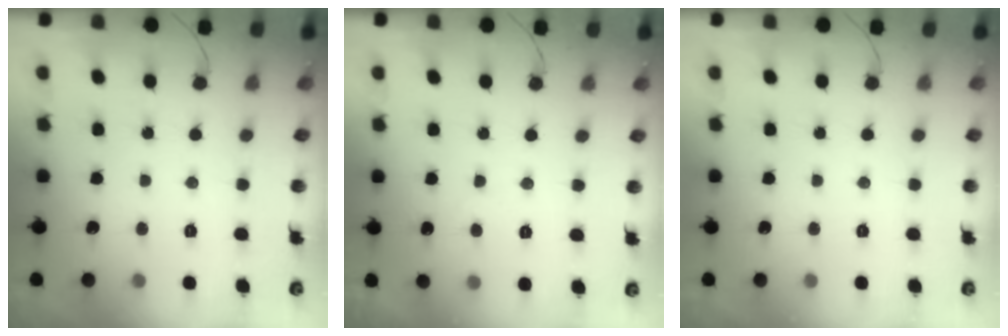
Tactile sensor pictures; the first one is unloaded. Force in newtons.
{"total": 2.5, "press": 2.4, "slide": 0.5}
{"total": 0.0}